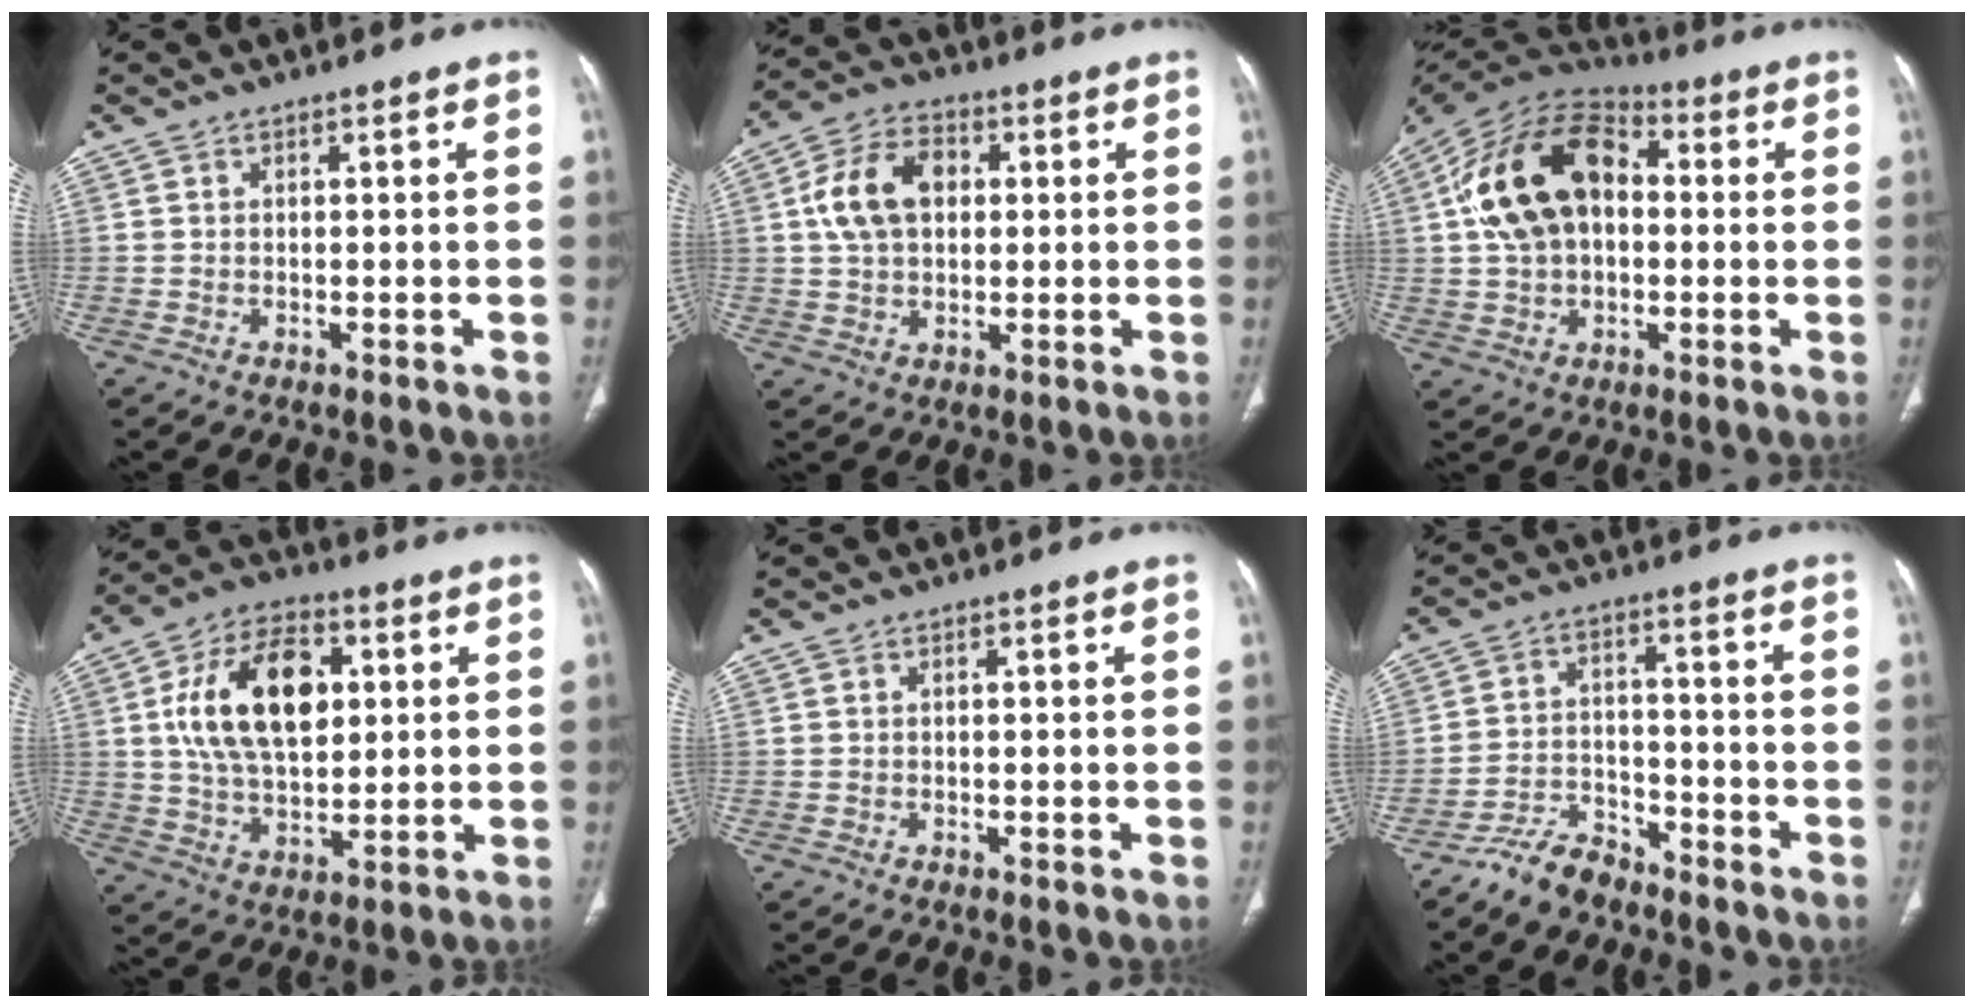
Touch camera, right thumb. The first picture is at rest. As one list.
[{"total": 11.1, "force": [1.9, 7.6, 7.9], "torque": [-0.135, 0.015, 0.031]}, {"total": 18.8, "force": [2.3, 12.3, 14.0], "torque": [-0.241, 0.029, 0.034]}, {"total": 17.9, "force": [3.8, 10.7, 13.9], "torque": [-0.221, 0.004, 0.067]}, {"total": 0.0}, {"total": 6.9, "force": [-5.9, 3.0, 2.0], "torque": [-0.035, 0.037, -0.114]}]